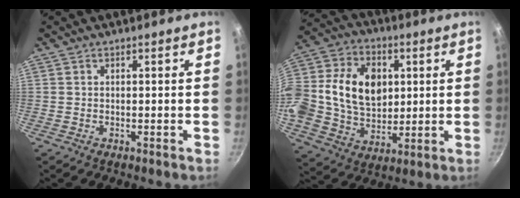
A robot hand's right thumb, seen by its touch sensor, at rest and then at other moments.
{"total": 24.0, "force": [3.0, 17.8, 15.7], "torque": [-0.299, 0.030, 0.050]}